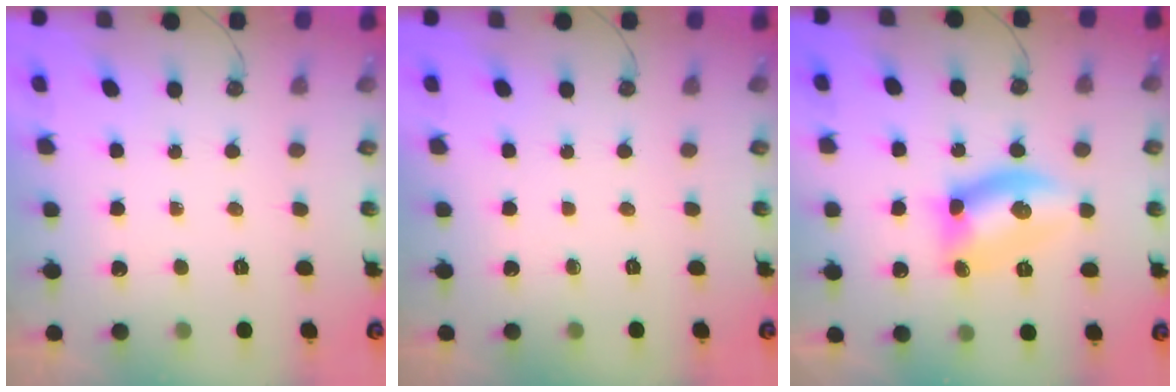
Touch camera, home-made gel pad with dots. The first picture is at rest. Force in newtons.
{"total": 0.0}
{"total": 12.1, "press": 11.8, "slide": 2.7}